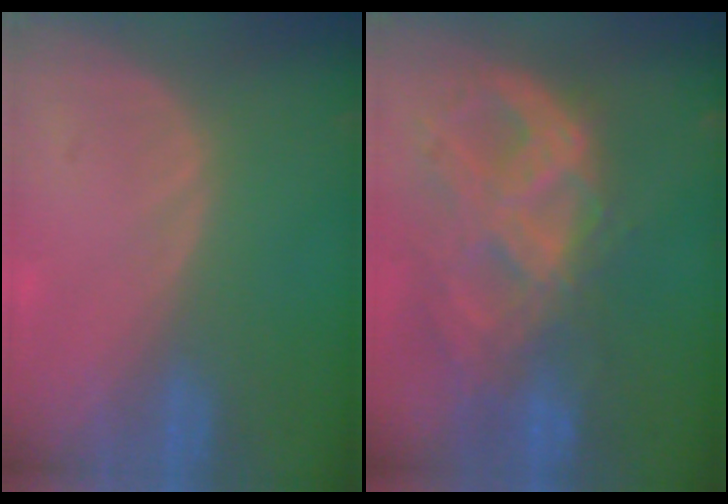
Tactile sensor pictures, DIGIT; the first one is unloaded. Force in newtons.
{"total": 11.1, "press": 9.4, "slide": 5.9}